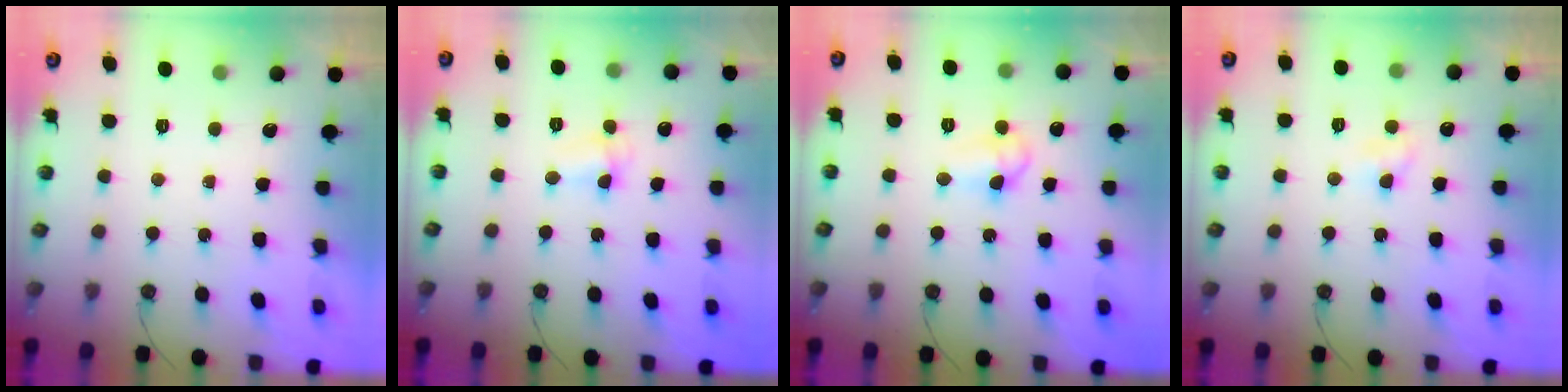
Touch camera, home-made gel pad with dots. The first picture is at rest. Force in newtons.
{"total": 3.4, "press": 3.3, "slide": 0.8}
{"total": 6.1, "press": 6.0, "slide": 1.0}
{"total": 3.2, "press": 3.1, "slide": 0.5}